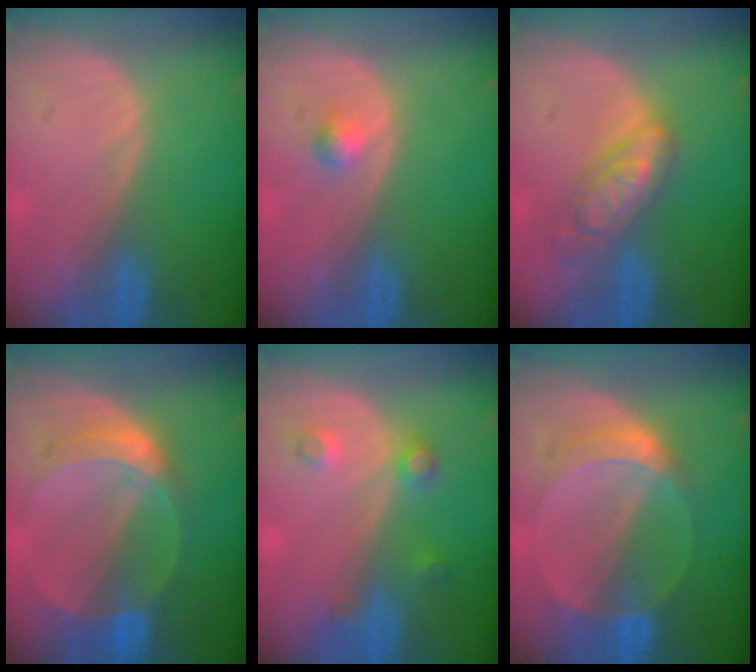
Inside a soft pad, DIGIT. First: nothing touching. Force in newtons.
{"total": 1.5, "press": 1.5, "slide": 0.3}
{"total": 6.0, "press": 5.9, "slide": 0.4}
{"total": 7.1, "press": 6.2, "slide": 3.4}
{"total": 3.5, "press": 3.4, "slide": 1.0}
{"total": 6.2, "press": 5.7, "slide": 2.5}